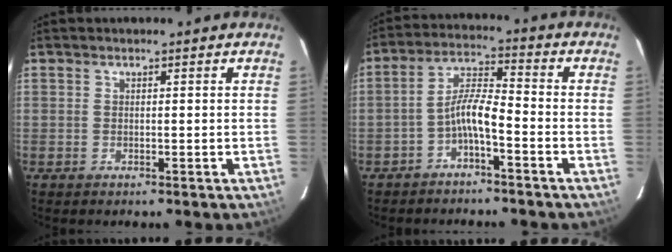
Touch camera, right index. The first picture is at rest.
{"total": 5.8, "force": [-3.3, 1.0, 4.6], "torque": [-0.105, 0.017, -0.064]}